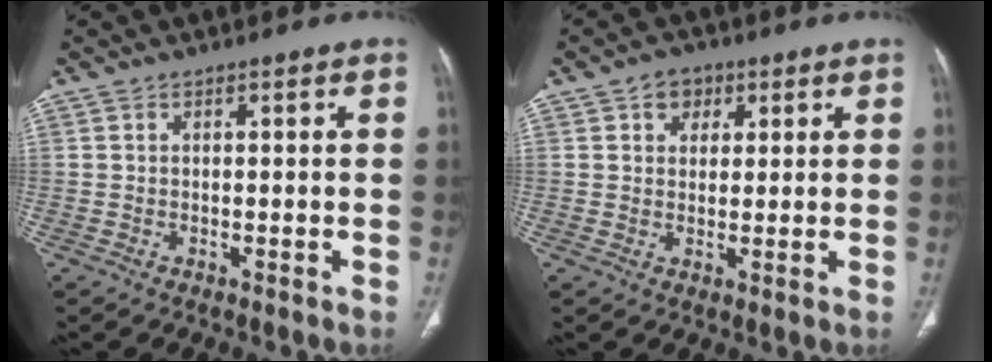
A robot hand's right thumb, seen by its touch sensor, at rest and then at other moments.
{"total": 4.5, "force": [2.1, 3.6, 1.8], "torque": [-0.002, -0.005, 0.029]}